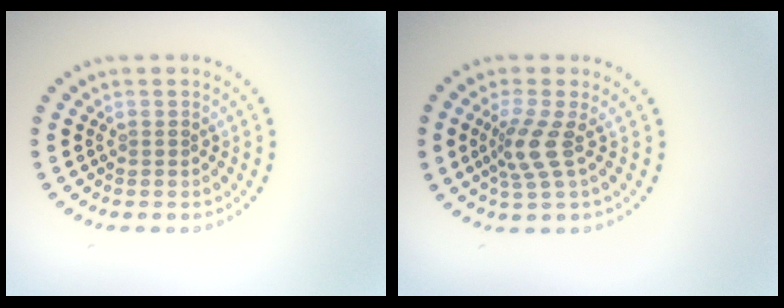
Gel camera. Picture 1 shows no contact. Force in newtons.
{"total": 2.8, "press": 2.1, "slide": 1.9}